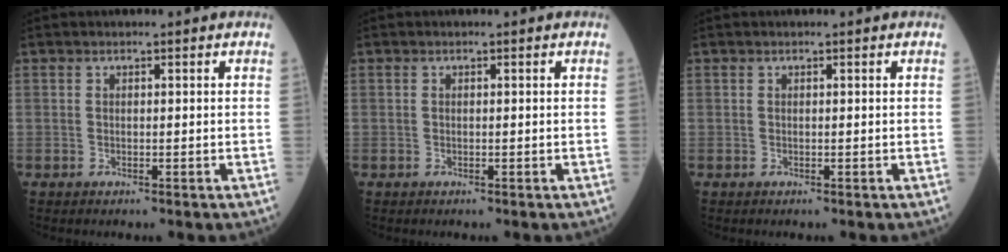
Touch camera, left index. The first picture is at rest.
{"total": 0.0}
{"total": 0.0}